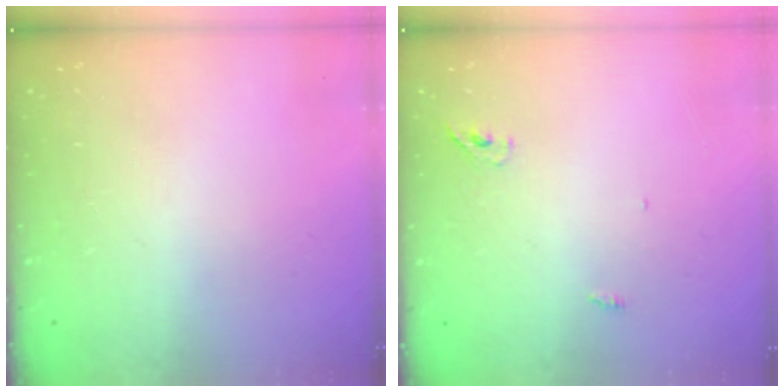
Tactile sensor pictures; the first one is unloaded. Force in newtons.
{"total": 2.1, "press": 1.9, "slide": 1.0}